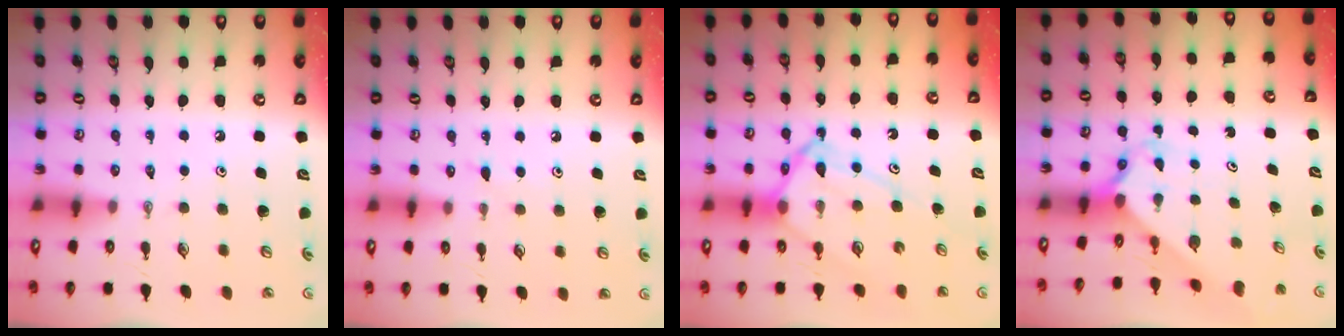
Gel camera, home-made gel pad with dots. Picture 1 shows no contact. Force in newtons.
{"total": 6.1, "press": 6.0, "slide": 0.6}
{"total": 11.1, "press": 11.0, "slide": 1.3}
{"total": 2.4, "press": 2.4, "slide": 0.2}